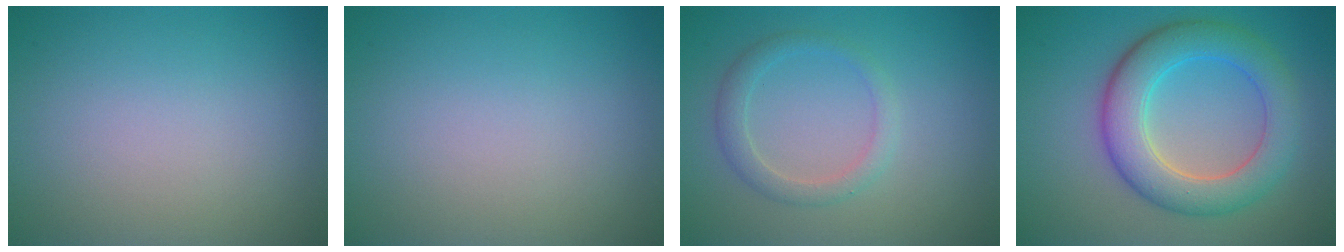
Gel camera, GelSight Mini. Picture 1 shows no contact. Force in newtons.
{"total": 0.0}
{"total": 2.1, "press": 2.1, "slide": 0.2}
{"total": 6.6, "press": 6.6, "slide": 0.1}